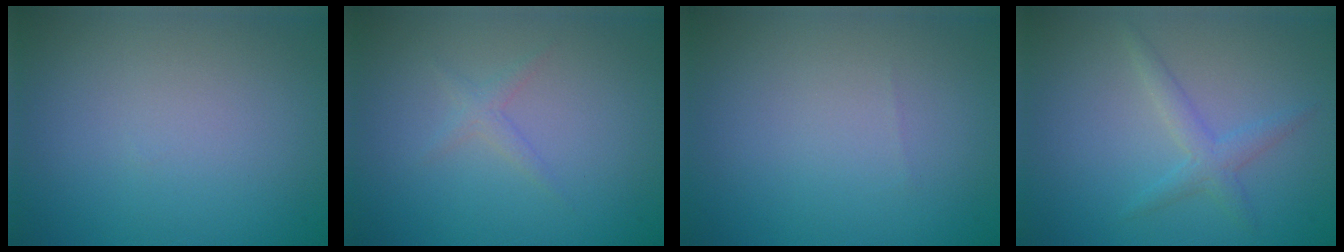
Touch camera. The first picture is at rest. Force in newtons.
{"total": 1.1, "press": 1.1, "slide": 0.1}
{"total": 0.0}
{"total": 1.4, "press": 1.4, "slide": 0.0}